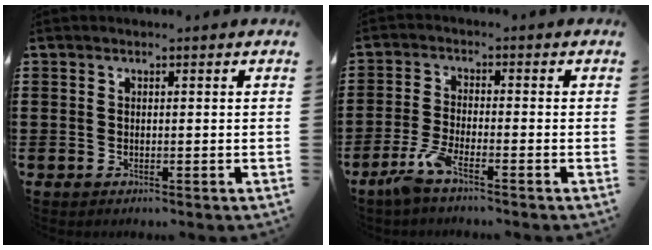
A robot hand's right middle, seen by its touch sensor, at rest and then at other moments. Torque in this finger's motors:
{"motor_torque": [0.61, -0.55, 0.14, 0.10]}